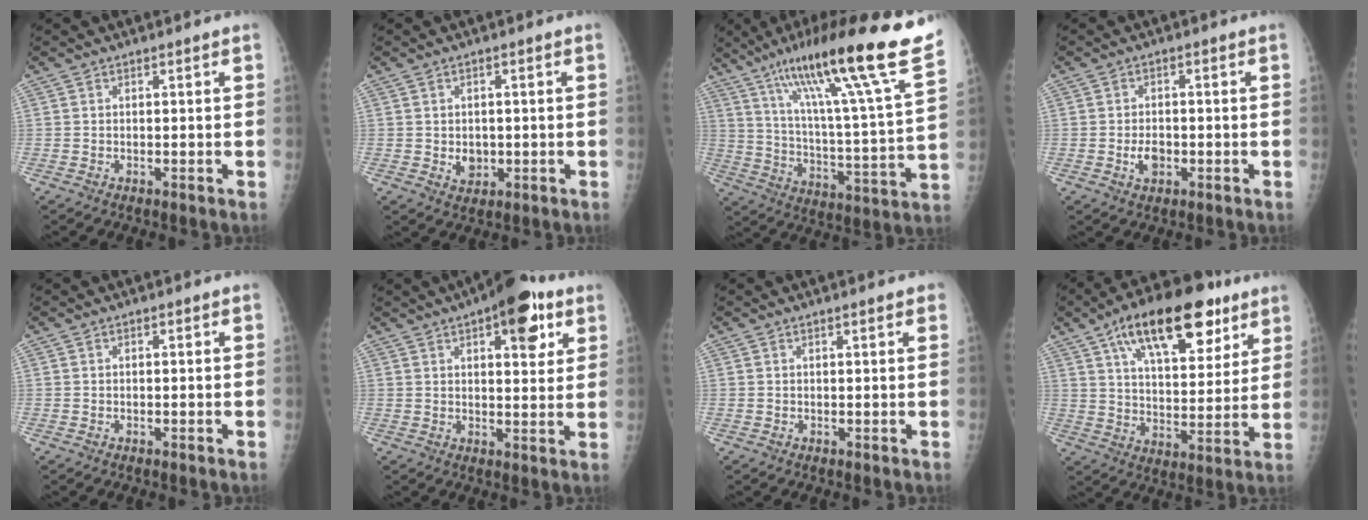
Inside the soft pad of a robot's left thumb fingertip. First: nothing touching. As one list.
[{"total": 3.5, "force": [-0.3, 2.8, 2.0], "torque": [-0.015, 0.000, 0.004]}, {"total": 26.1, "force": [17.8, 1.7, 19.0], "torque": [-0.289, -0.063, 0.283]}, {"total": 3.6, "force": [-1.0, 2.4, 2.5], "torque": [-0.036, 0.004, -0.016]}, {"total": 0.0}, {"total": 12.6, "force": [6.2, 5.2, 9.6], "torque": [-0.095, -0.014, 0.079]}, {"total": 1.7, "force": [1.1, 0.3, 1.2], "torque": [-0.014, 0.001, 0.012]}, {"total": 22.3, "force": [12.3, 10.1, 15.6], "torque": [-0.212, -0.021, 0.197]}]